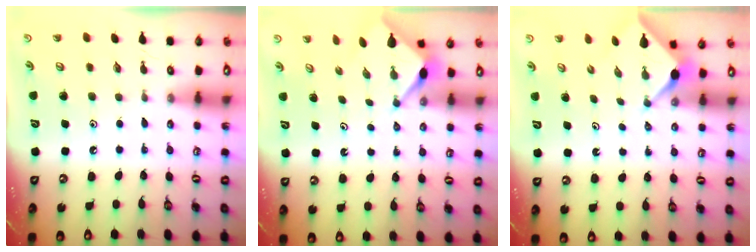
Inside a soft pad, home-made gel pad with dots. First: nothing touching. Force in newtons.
{"total": 2.9, "press": 2.9, "slide": 0.3}
{"total": 2.4, "press": 2.4, "slide": 0.3}